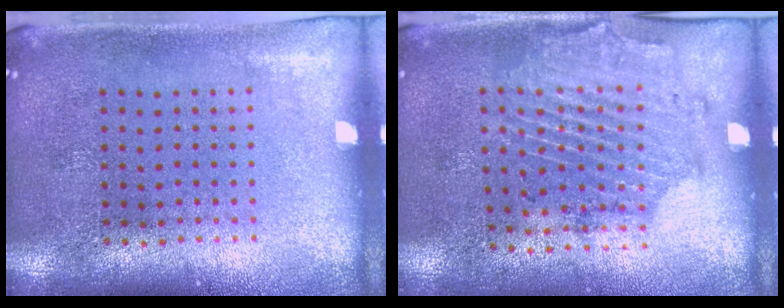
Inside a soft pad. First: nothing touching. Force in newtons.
{"total": 1.7, "press": 1.2, "slide": 1.1}